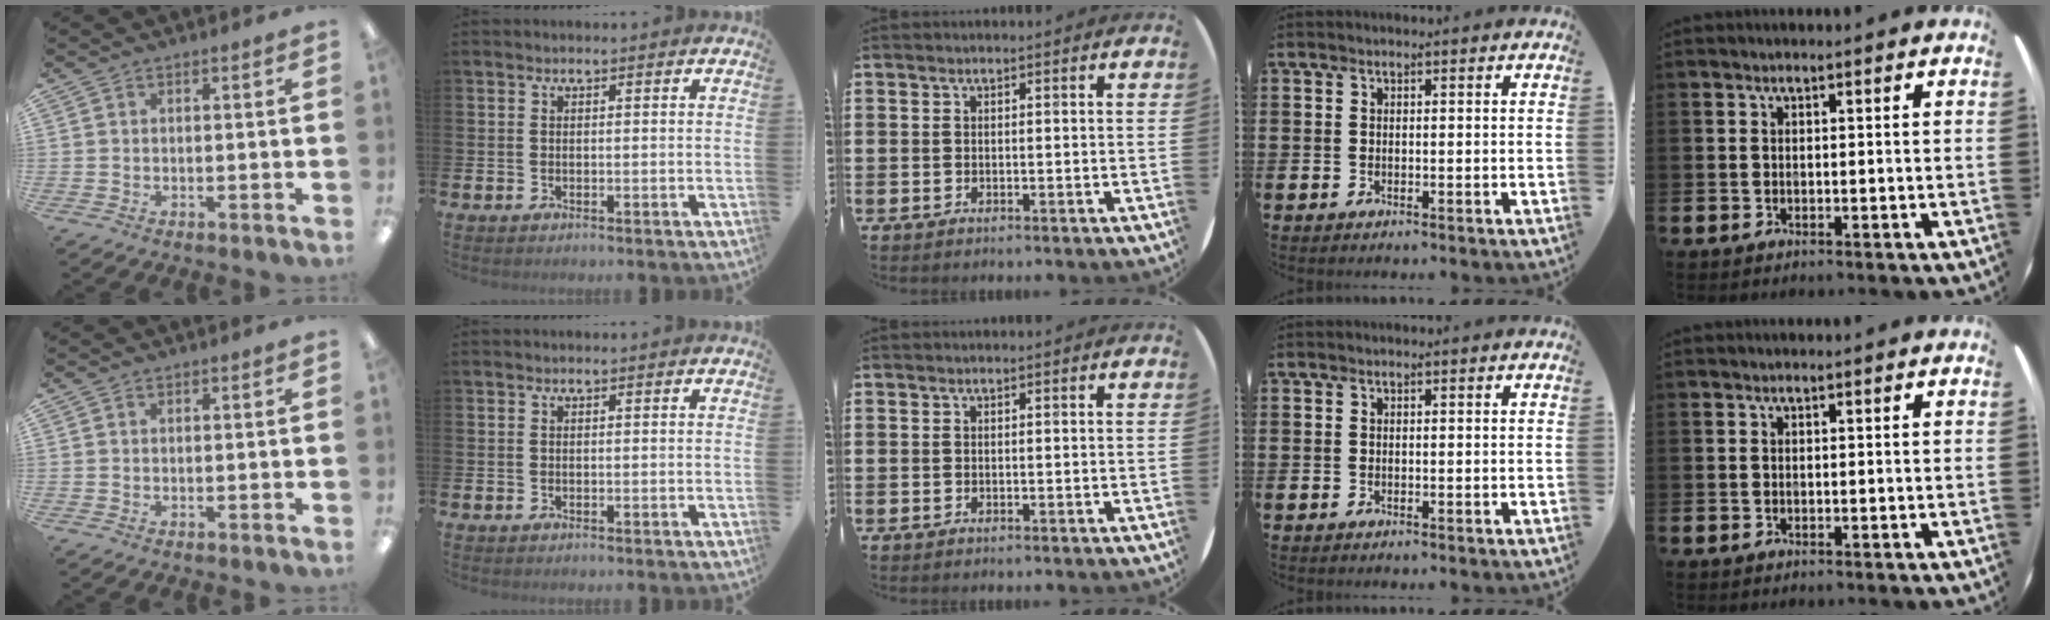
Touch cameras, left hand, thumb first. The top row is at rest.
{}